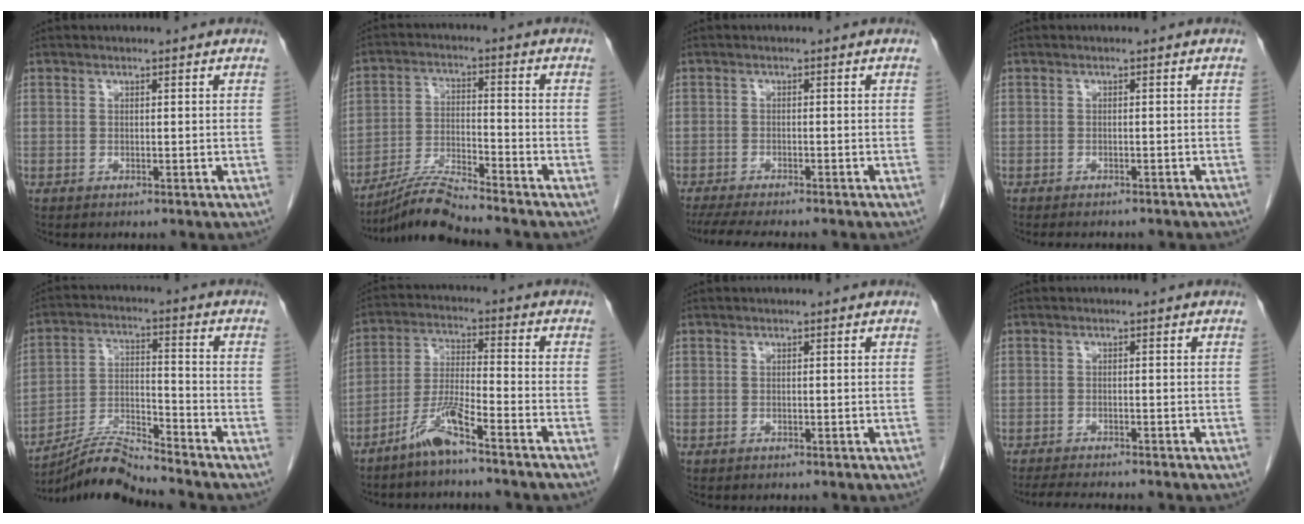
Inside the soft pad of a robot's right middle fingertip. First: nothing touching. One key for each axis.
{"total": 7.8, "fx": -7.3, "fy": -1.1, "fz": 2.5, "tx": -0.052, "ty": -0.017, "tz": -0.137}
{"total": 9.6, "fx": -8.2, "fy": 1.3, "fz": 4.9, "tx": -0.067, "ty": -0.012, "tz": -0.121}
{"total": 6.1, "fx": -5.3, "fy": 1.7, "fz": 2.5, "tx": -0.028, "ty": -0.003, "tz": -0.060}
{"total": 7.9, "fx": -7.6, "fy": -1.2, "fz": 1.7, "tx": -0.038, "ty": 0.005, "tz": -0.140}
{"total": 6.9, "fx": -5.2, "fy": -0.3, "fz": 4.6, "tx": -0.101, "ty": -0.008, "tz": -0.106}
{"total": 0.0}
{"total": 6.3, "fx": -5.7, "fy": 0.7, "fz": 2.6, "tx": -0.038, "ty": -0.013, "tz": -0.086}